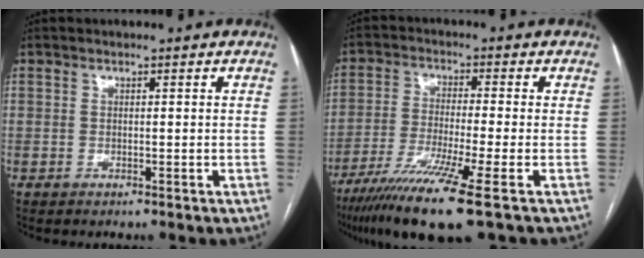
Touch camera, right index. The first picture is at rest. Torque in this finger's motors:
{"motor_torque": [1.56, -0.58, 0.42, 0.19]}